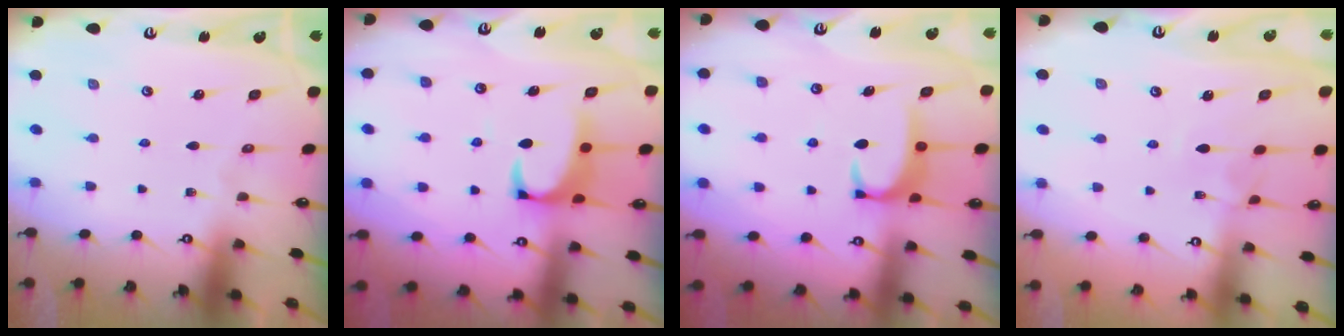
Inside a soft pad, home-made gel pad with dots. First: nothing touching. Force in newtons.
{"total": 2.2, "press": 2.0, "slide": 0.9}
{"total": 2.8, "press": 2.8, "slide": 0.5}
{"total": 3.2, "press": 3.2, "slide": 0.6}